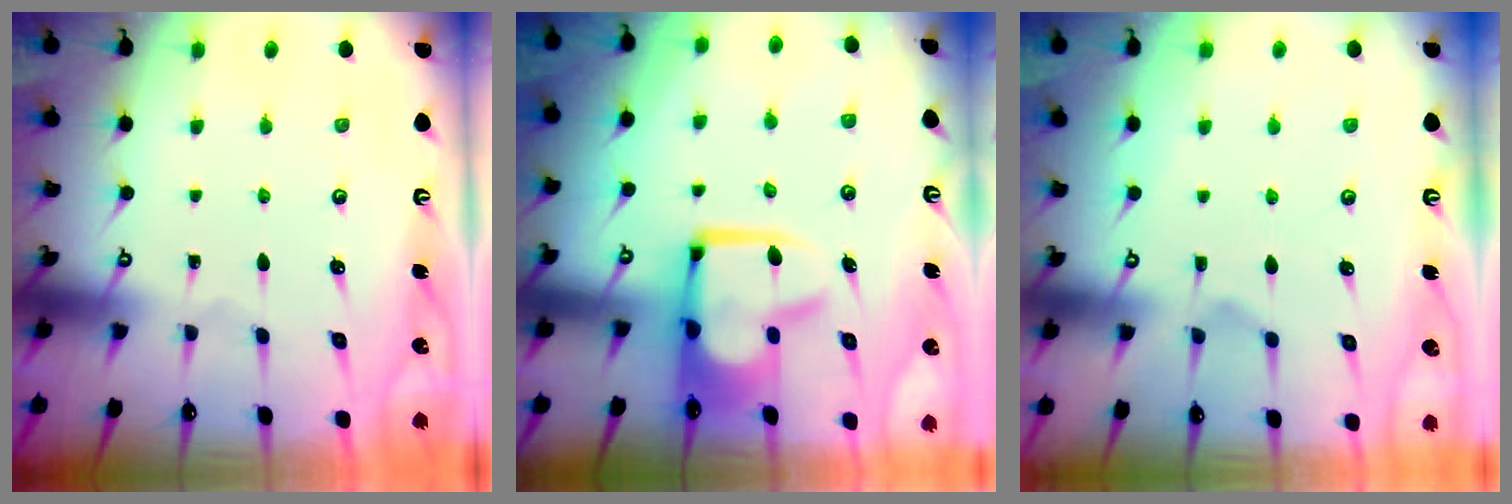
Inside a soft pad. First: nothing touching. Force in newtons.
{"total": 3.5, "press": 3.4, "slide": 0.8}
{"total": 1.9, "press": 1.3, "slide": 1.3}